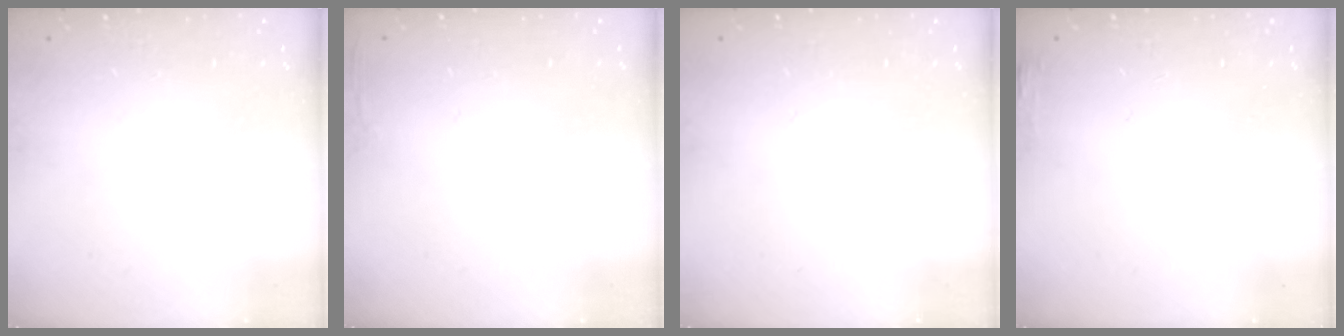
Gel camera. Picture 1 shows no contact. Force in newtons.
{"total": 2.8, "press": 2.6, "slide": 0.9}
{"total": 0.0}
{"total": 2.7, "press": 2.6, "slide": 0.8}